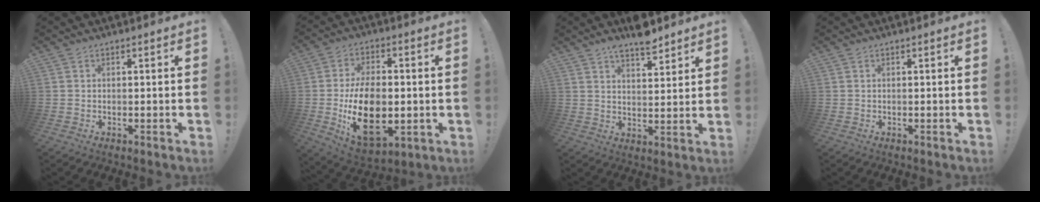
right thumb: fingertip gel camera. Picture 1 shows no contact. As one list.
[{"total": 19.5, "force": [-3.5, 11.8, 15.2], "torque": [-0.273, -0.002, -0.052]}, {"total": 7.2, "force": [6.0, 2.0, 3.6], "torque": [-0.047, -0.044, 0.102]}, {"total": 0.0}]